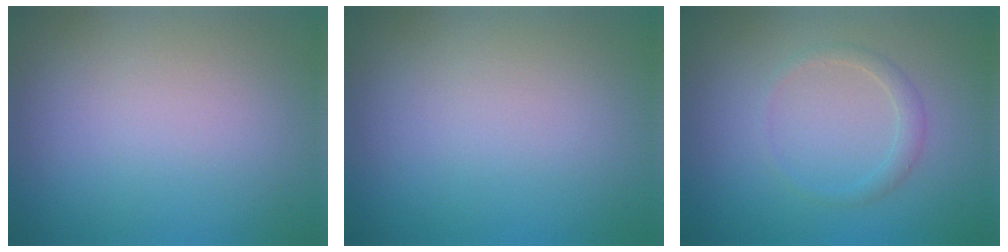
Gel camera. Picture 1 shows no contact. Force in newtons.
{"total": 0.0}
{"total": 1.4, "press": 1.4, "slide": 0.1}